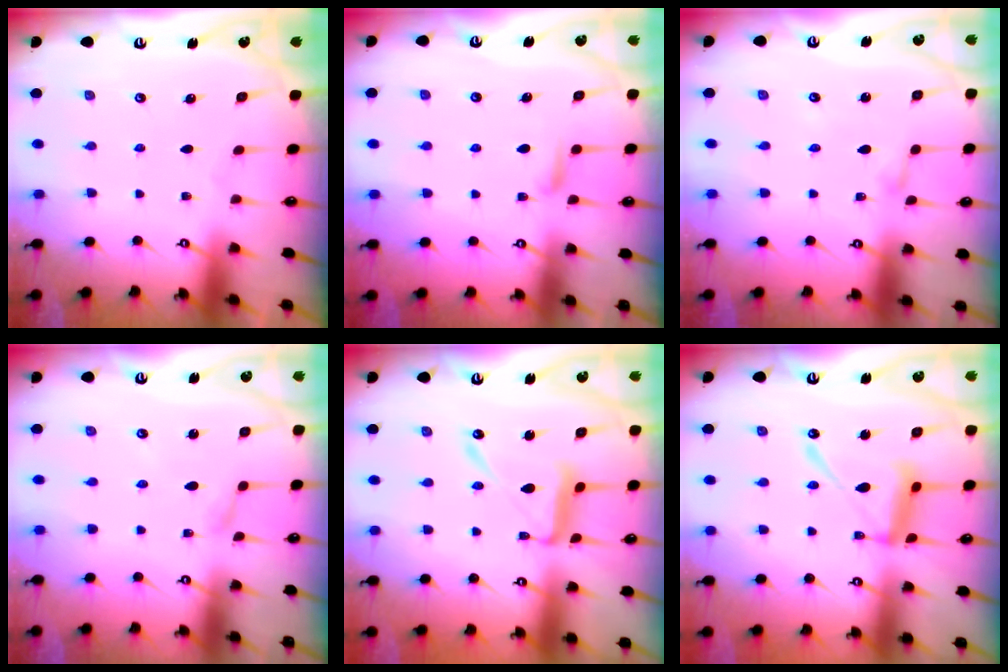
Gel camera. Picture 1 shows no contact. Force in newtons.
{"total": 5.4, "press": 5.4, "slide": 0.6}
{"total": 2.0, "press": 2.0, "slide": 0.2}
{"total": 2.4, "press": 2.4, "slide": 0.2}
{"total": 13.9, "press": 13.8, "slide": 1.1}
{"total": 13.9, "press": 13.8, "slide": 1.2}